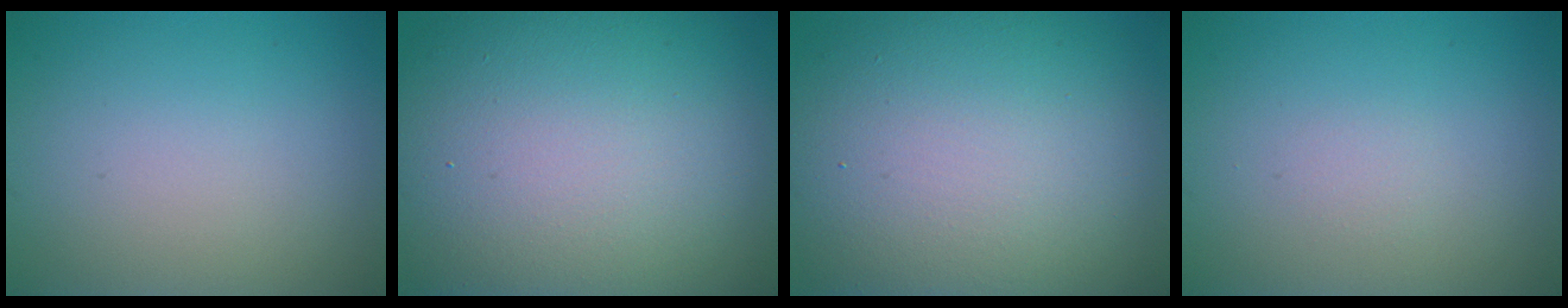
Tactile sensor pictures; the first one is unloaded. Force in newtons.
{"total": 18.1, "press": 18.1, "slide": 1.2}
{"total": 15.5, "press": 15.5, "slide": 0.9}
{"total": 0.5, "press": 0.5, "slide": 0.1}